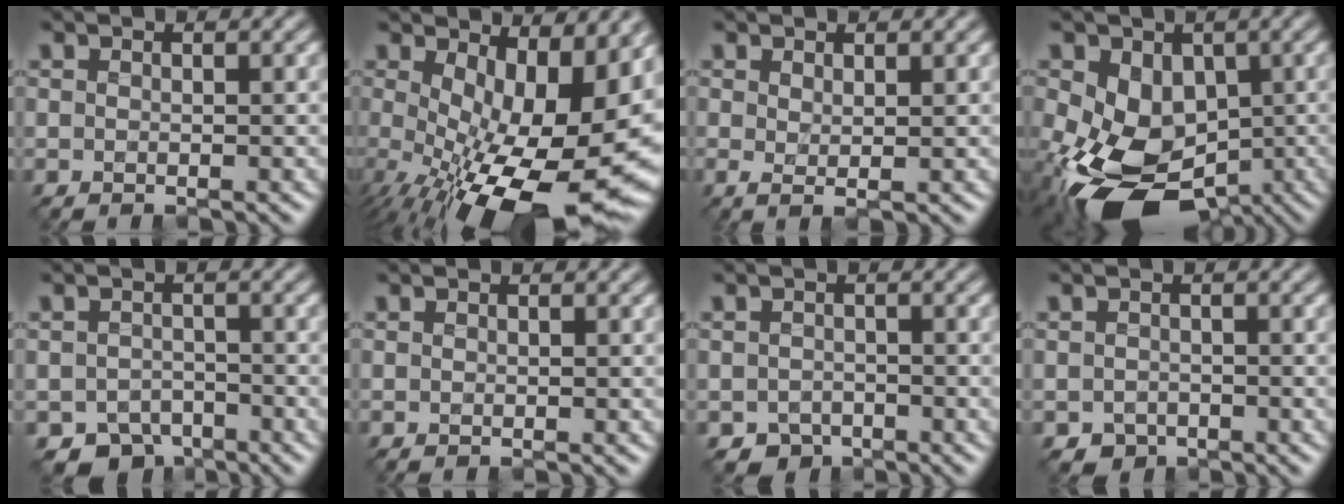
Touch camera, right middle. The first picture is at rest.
{"total": 15.9, "force": [-1.7, 7.4, 13.9], "torque": [-0.189, -0.039, -0.002]}
{"total": 0.7, "force": [0.3, 0.0, 0.6], "torque": [-0.014, -0.008, 0.009]}
{"total": 10.1, "force": [-4.0, 6.7, 6.5], "torque": [-0.131, -0.035, -0.059]}
{"total": 2.8, "force": [-2.3, 1.6, 0.0], "torque": [0.000, -0.009, -0.038]}
{"total": 0.0}
{"total": 1.3, "force": [-1.1, 0.7, -0.5], "torque": [0.001, -0.007, -0.015]}
{"total": 1.0, "force": [-0.7, 0.5, -0.5], "torque": [0.002, -0.009, -0.006]}